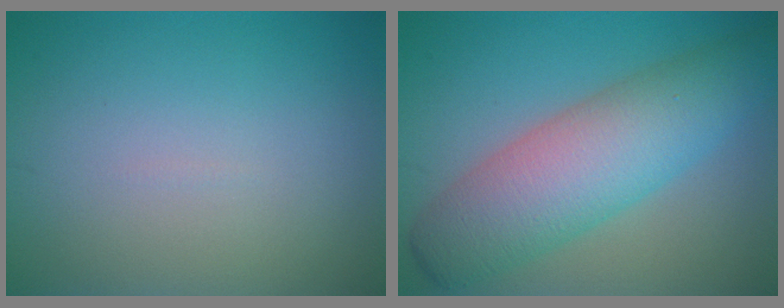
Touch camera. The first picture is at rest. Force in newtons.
{"total": 8.2, "press": 8.2, "slide": 0.1}